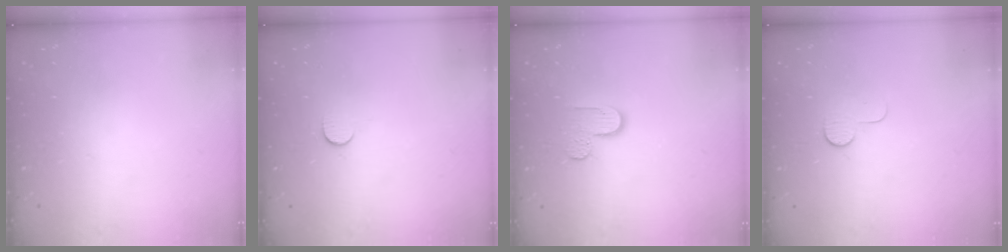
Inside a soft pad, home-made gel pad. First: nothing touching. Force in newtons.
{"total": 5.3, "press": 5.2, "slide": 0.5}
{"total": 4.9, "press": 4.9, "slide": 0.2}
{"total": 7.6, "press": 7.5, "slide": 0.7}